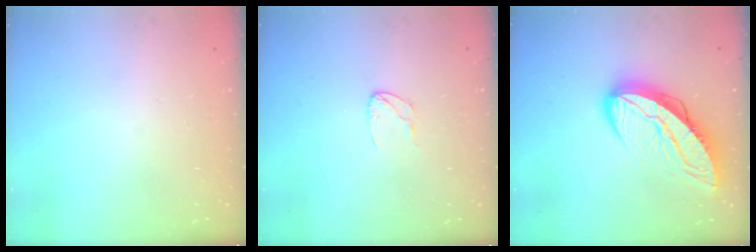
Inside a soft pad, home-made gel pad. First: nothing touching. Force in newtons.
{"total": 3.9, "press": 3.9, "slide": 0.3}
{"total": 15.3, "press": 15.3, "slide": 1.2}